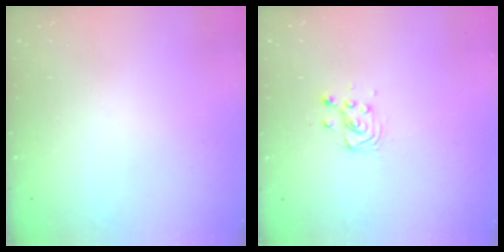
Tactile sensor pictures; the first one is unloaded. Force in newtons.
{"total": 3.1, "press": 3.1, "slide": 0.3}